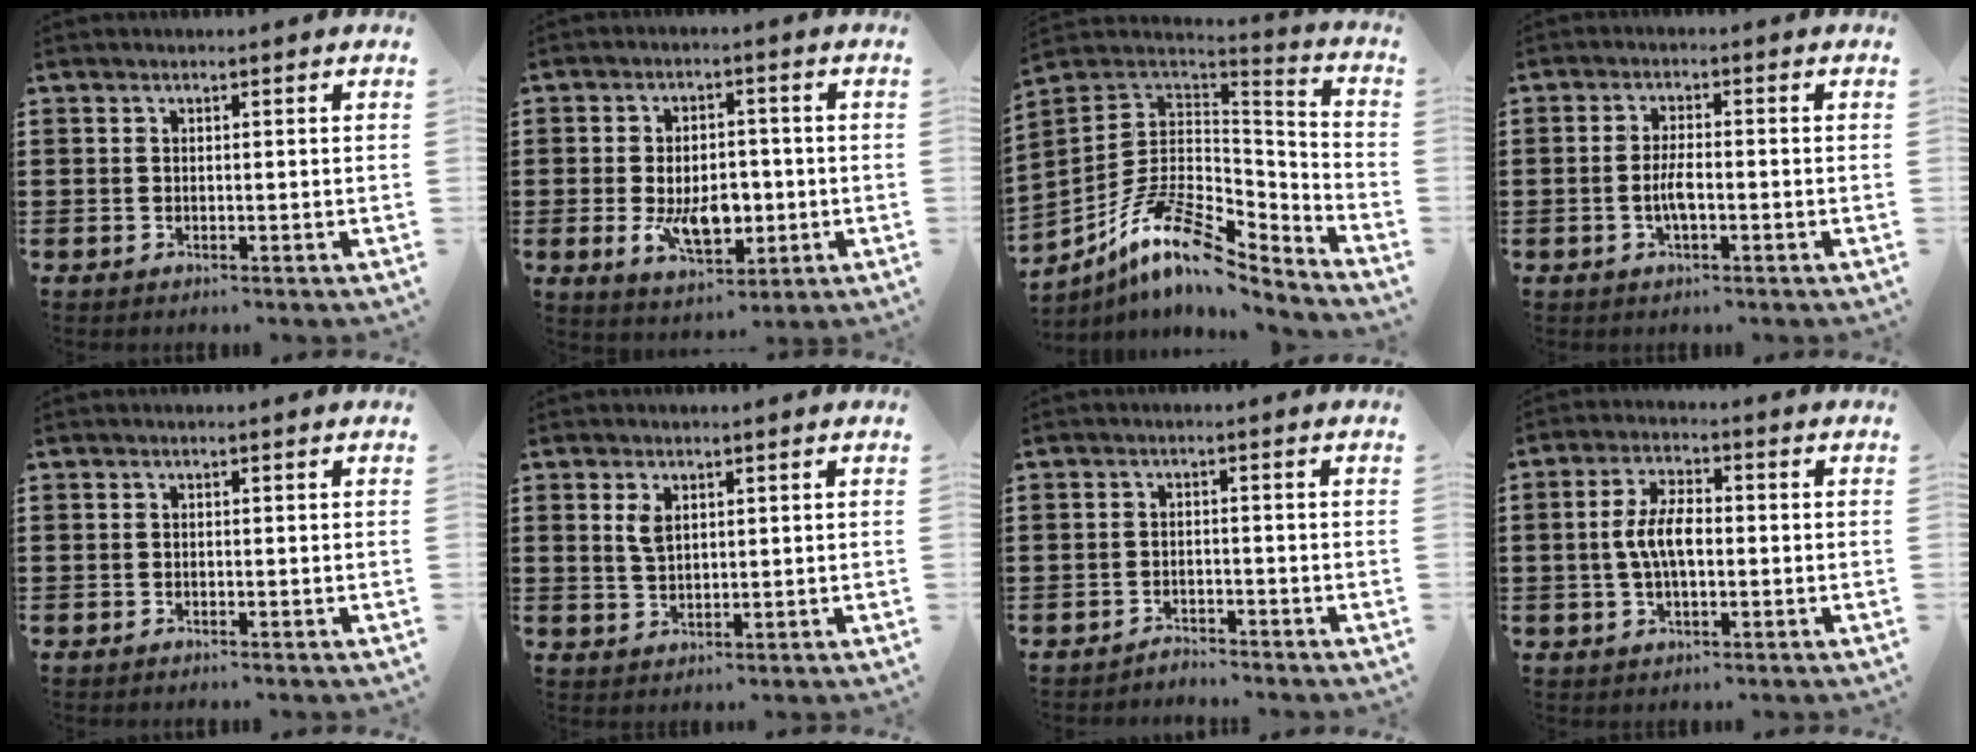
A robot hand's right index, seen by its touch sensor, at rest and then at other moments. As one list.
[{"total": 8.3, "force": [-1.5, 4.9, 6.5], "torque": [-0.106, -0.003, -0.032]}, {"total": 13.3, "force": [-7.6, 5.6, 9.4], "torque": [-0.191, 0.012, -0.140]}, {"total": 3.5, "force": [-0.9, 1.0, 3.3], "torque": [-0.072, -0.003, -0.022]}, {"total": 0.0}, {"total": 2.8, "force": [1.2, 1.4, 2.0], "torque": [-0.045, 0.004, 0.022]}, {"total": 1.9, "force": [-1.9, 0.0, -0.1], "torque": [-0.004, 0.003, -0.041]}, {"total": 6.3, "force": [-0.3, 2.8, 5.6], "torque": [-0.123, 0.001, -0.013]}]